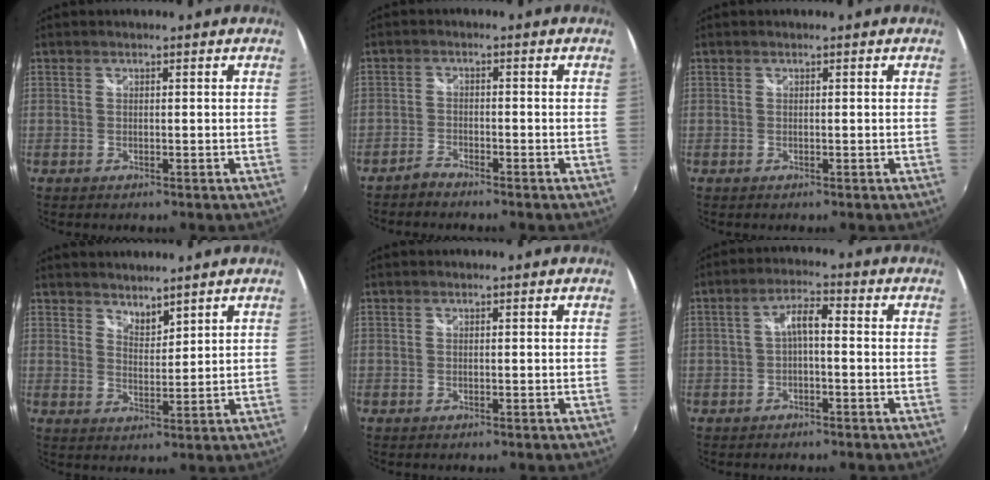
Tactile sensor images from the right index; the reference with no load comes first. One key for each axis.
{"total": 2.3, "fx": -2.2, "fy": 0.5, "fz": 0.4, "tx": -0.019, "ty": -0.001, "tz": -0.047}
{"total": 0.0}
{"total": 3.5, "fx": 3.3, "fy": 0.9, "fz": 1.0, "tx": -0.011, "ty": -0.002, "tz": 0.056}
{"total": 0.0}
{"total": 3.9, "fx": -0.8, "fy": 1.2, "fz": 3.6, "tx": -0.070, "ty": 0.012, "tz": -0.015}